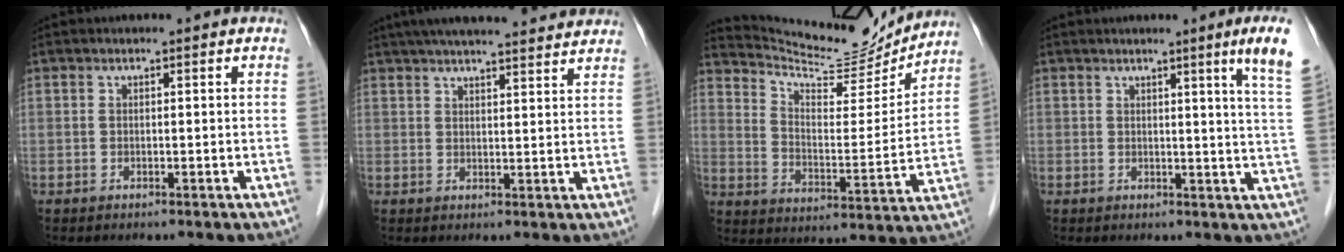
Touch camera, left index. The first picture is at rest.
{"total": 17.1, "force": [15.2, 2.3, 7.4], "torque": [-0.115, 0.045, 0.205]}
{"total": 16.0, "force": [15.6, 1.6, 2.9], "torque": [-0.061, -0.030, 0.236]}
{"total": 7.8, "force": [4.9, -1.4, 5.9], "torque": [-0.069, -0.027, 0.038]}